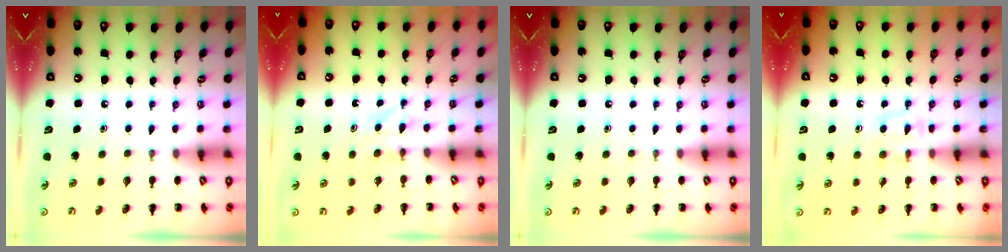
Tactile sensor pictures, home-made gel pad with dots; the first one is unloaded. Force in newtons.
{"total": 2.8, "press": 2.6, "slide": 1.0}
{"total": 0.0}
{"total": 6.2, "press": 5.9, "slide": 1.8}